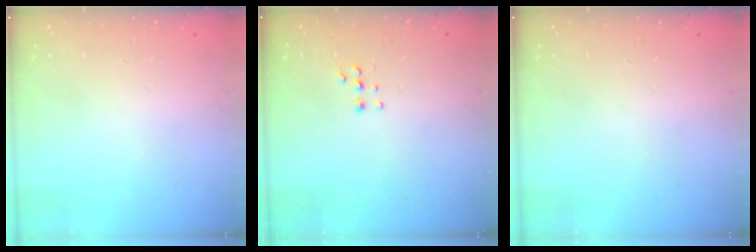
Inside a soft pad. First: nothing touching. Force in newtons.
{"total": 5.3, "press": 5.2, "slide": 0.5}
{"total": 0.0}